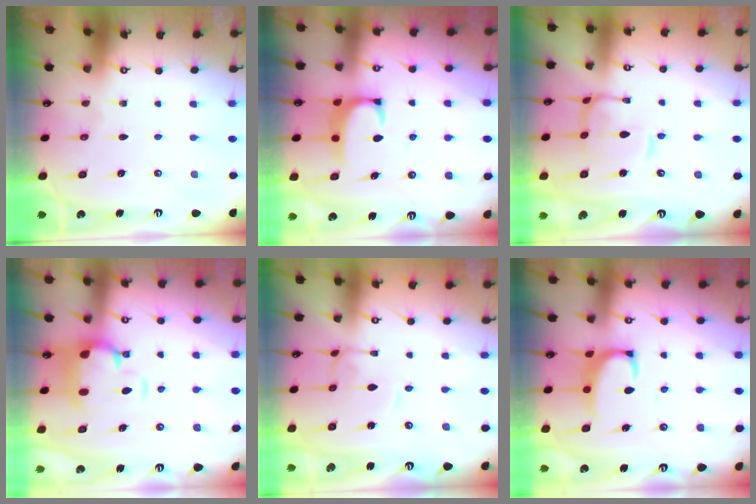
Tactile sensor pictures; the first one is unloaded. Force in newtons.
{"total": 2.0, "press": 2.0, "slide": 0.3}
{"total": 3.7, "press": 3.7, "slide": 0.5}
{"total": 2.7, "press": 1.9, "slide": 1.9}
{"total": 2.0, "press": 2.0, "slide": 0.1}
{"total": 3.3, "press": 3.2, "slide": 0.7}